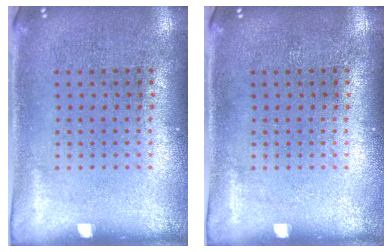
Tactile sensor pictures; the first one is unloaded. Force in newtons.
{"total": 0.0}